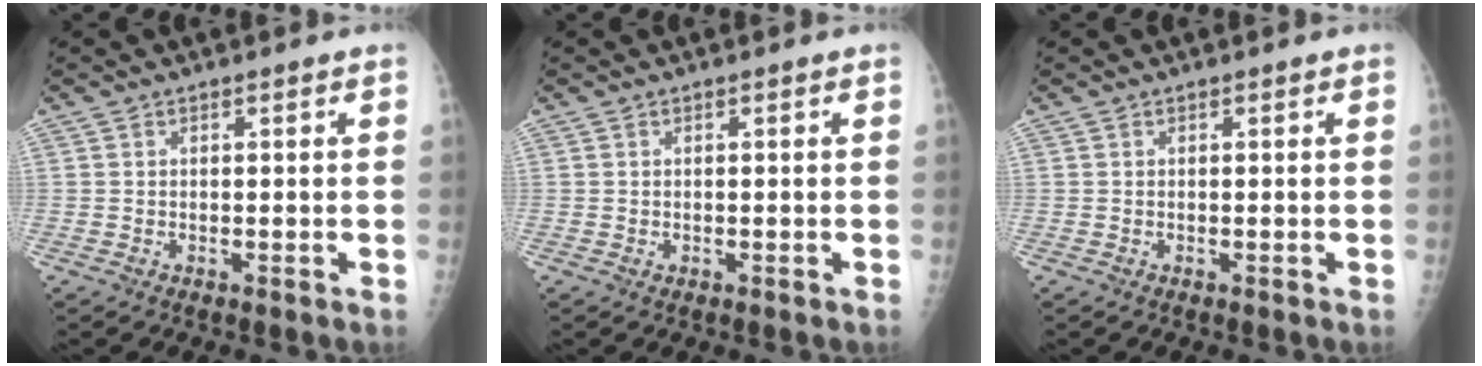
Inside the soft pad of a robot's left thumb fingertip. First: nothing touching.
{"total": 0.0}
{"total": 0.0}